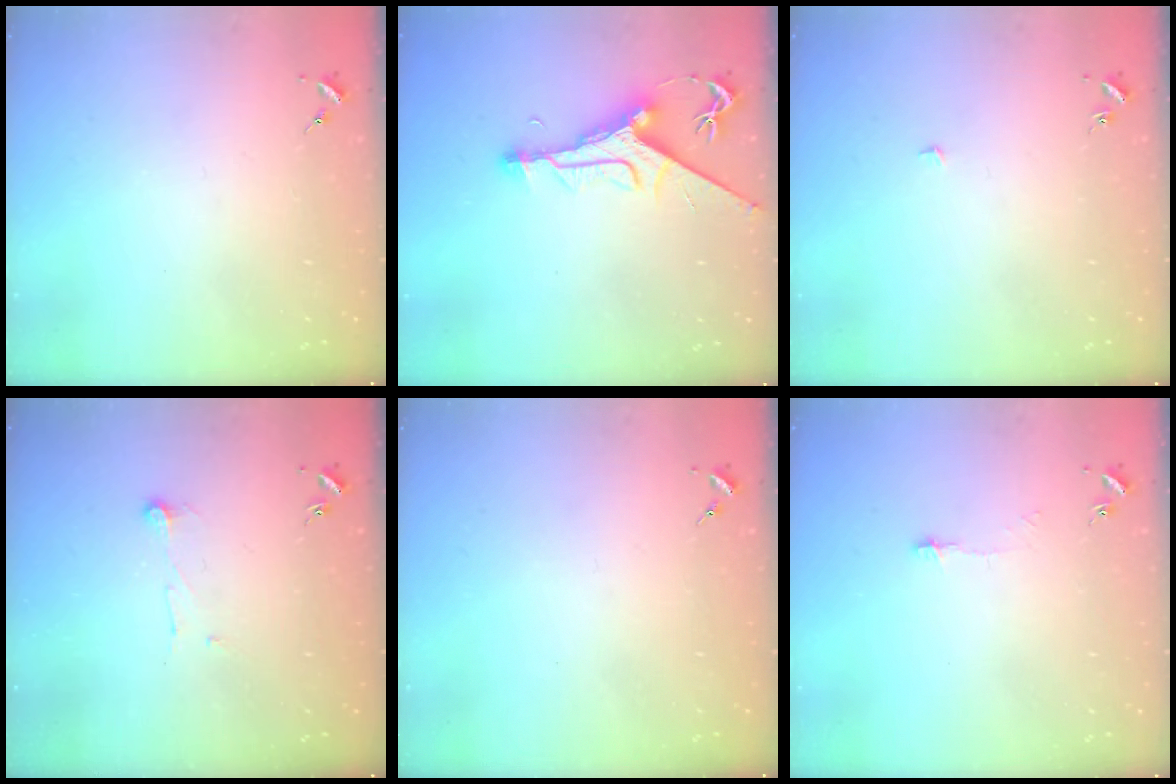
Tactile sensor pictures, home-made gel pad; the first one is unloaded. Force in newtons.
{"total": 10.5, "press": 10.5, "slide": 0.8}
{"total": 2.3, "press": 2.3, "slide": 0.1}
{"total": 6.0, "press": 5.9, "slide": 0.7}
{"total": 0.0}
{"total": 3.7, "press": 3.7, "slide": 0.3}